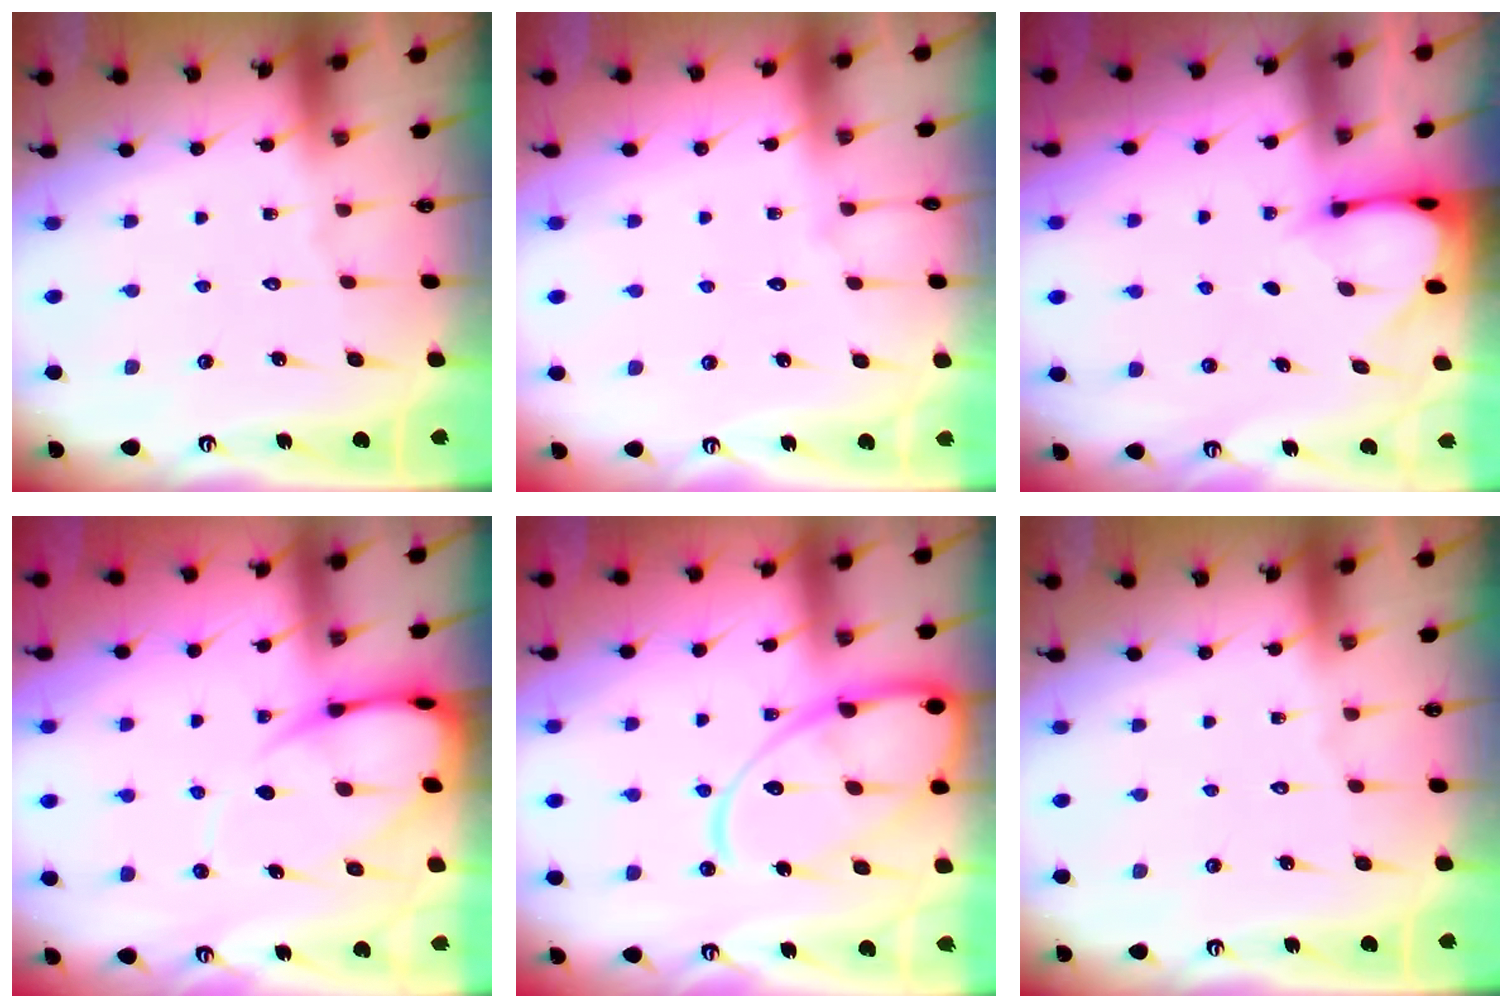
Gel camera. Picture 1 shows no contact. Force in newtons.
{"total": 2.6, "press": 2.6, "slide": 0.4}
{"total": 2.8, "press": 2.8, "slide": 0.2}
{"total": 9.7, "press": 9.7, "slide": 1.2}
{"total": 17.7, "press": 17.6, "slide": 1.8}
{"total": 0.0}